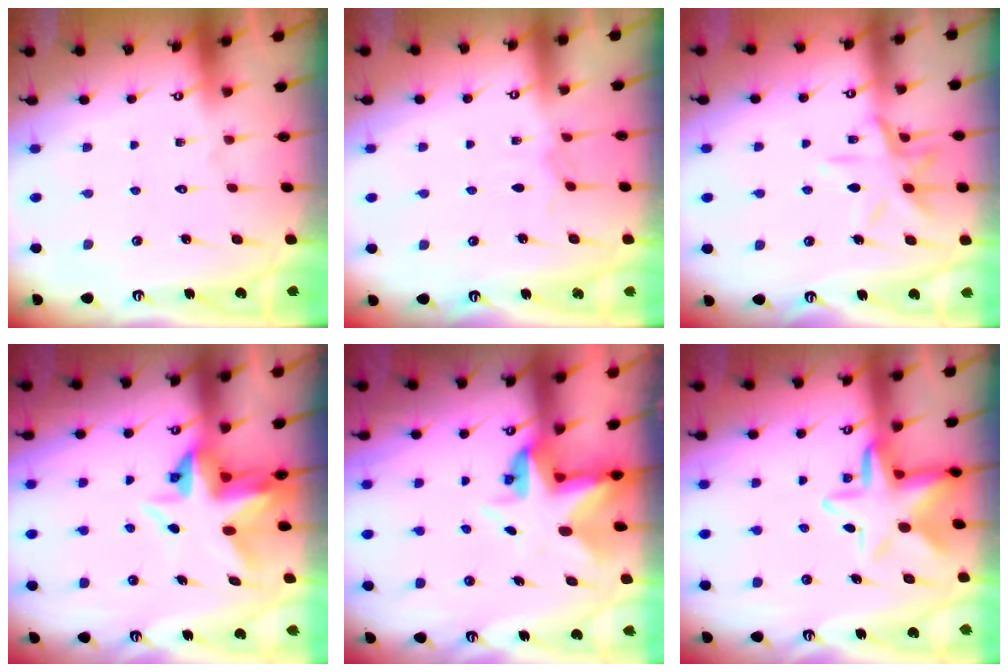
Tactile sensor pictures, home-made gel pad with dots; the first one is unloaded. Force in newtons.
{"total": 2.6, "press": 2.6, "slide": 0.4}
{"total": 11.9, "press": 11.8, "slide": 0.8}
{"total": 6.4, "press": 6.4, "slide": 0.6}
{"total": 5.1, "press": 5.1, "slide": 0.4}
{"total": 10.7, "press": 10.4, "slide": 2.1}